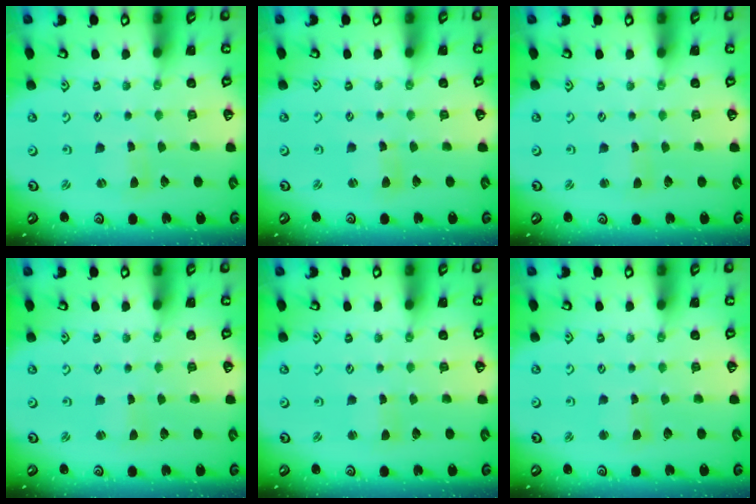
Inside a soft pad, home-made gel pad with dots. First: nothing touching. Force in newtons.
{"total": 2.5, "press": 2.5, "slide": 0.3}
{"total": 1.2, "press": 1.2, "slide": 0.2}
{"total": 0.6, "press": 0.6, "slide": 0.1}
{"total": 1.2, "press": 1.2, "slide": 0.2}
{"total": 2.7, "press": 2.6, "slide": 0.4}